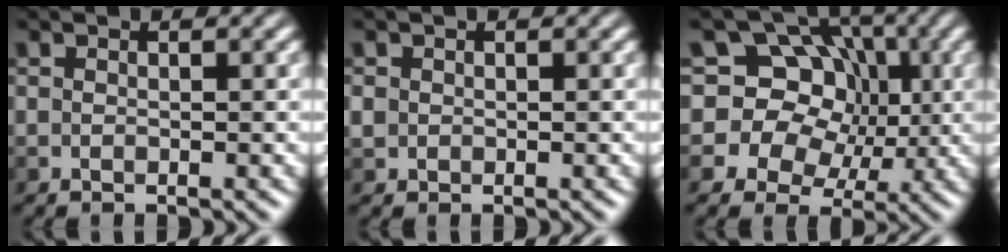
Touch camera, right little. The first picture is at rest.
{"total": 2.0, "force": [0.4, 1.8, 0.7], "torque": [-0.007, 0.013, 0.002]}
{"total": 12.9, "force": [2.7, 11.5, 5.2], "torque": [-0.112, 0.048, 0.022]}